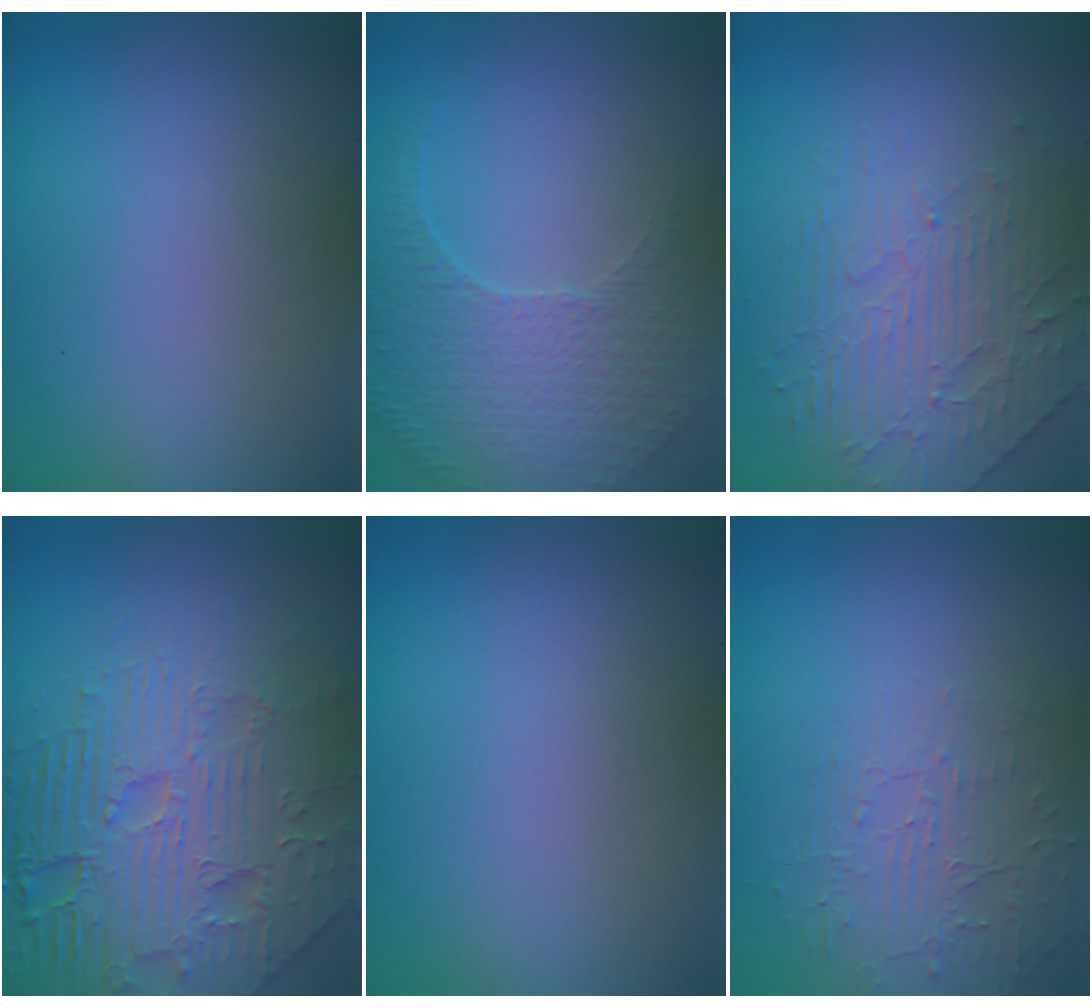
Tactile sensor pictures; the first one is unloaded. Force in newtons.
{"total": 5.2, "press": 3.6, "slide": 3.7}
{"total": 4.6, "press": 3.3, "slide": 3.1}
{"total": 8.9, "press": 6.3, "slide": 6.2}
{"total": 0.0}
{"total": 1.9, "press": 0.8, "slide": 1.7}